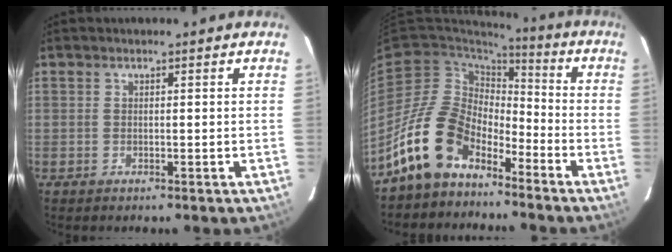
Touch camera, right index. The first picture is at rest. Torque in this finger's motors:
{"motor_torque": [1.05, -1.09, 0.72, 0.05]}